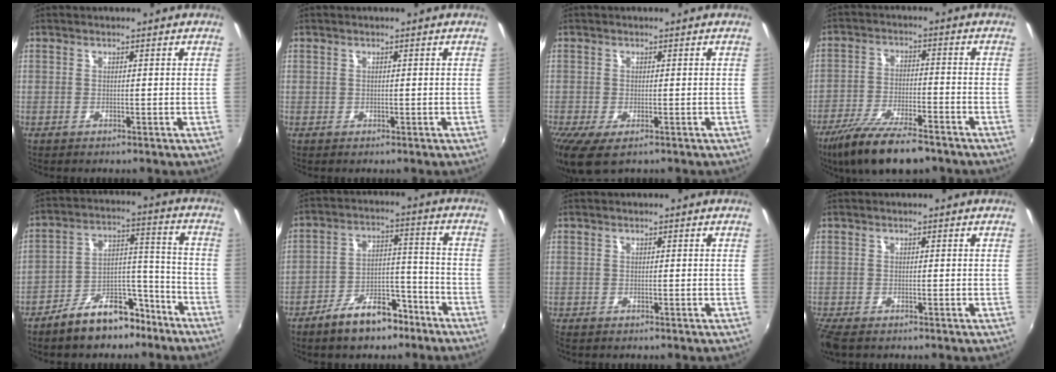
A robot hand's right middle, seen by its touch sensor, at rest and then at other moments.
{"total": 0.6, "force": [0.1, -0.6, -0.3], "torque": [0.010, -0.005, 0.001]}
{"total": 4.7, "force": [-2.7, 1.0, 3.7], "torque": [-0.073, -0.030, -0.043]}
{"total": 13.8, "force": [-10.8, 2.8, 8.2], "torque": [-0.173, -0.037, -0.189]}
{"total": 11.4, "force": [-8.6, 5.1, 5.5], "torque": [-0.081, 0.044, -0.123]}
{"total": 10.1, "force": [-7.7, 4.0, 5.2], "torque": [-0.089, 0.028, -0.113]}
{"total": 0.7, "force": [-0.6, 0.2, 0.0], "torque": [-0.004, -0.004, -0.015]}
{"total": 4.2, "force": [-3.3, 1.2, 2.3], "torque": [-0.056, -0.023, -0.064]}